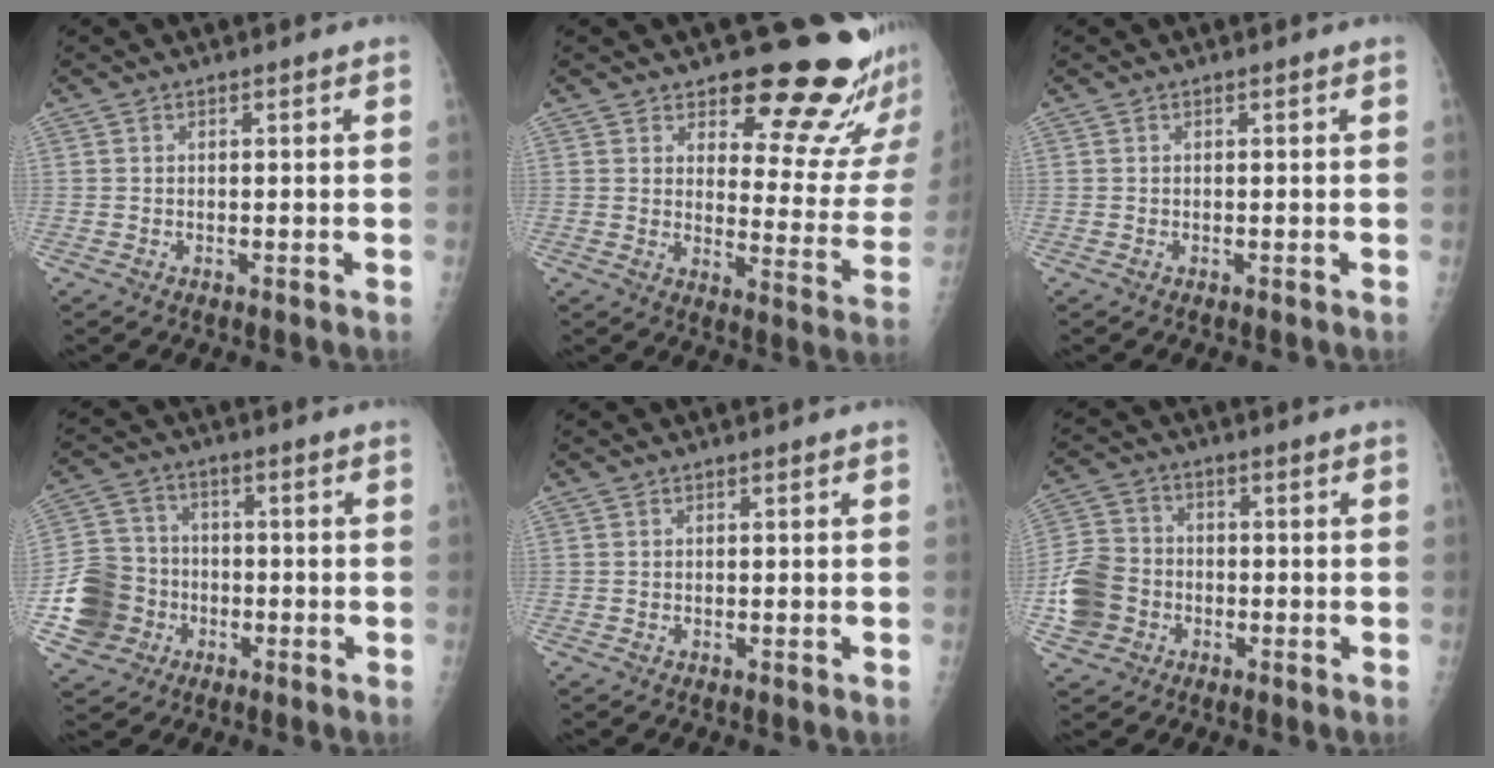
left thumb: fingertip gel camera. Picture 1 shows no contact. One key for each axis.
{"total": 18.5, "fx": 14.8, "fy": 6.1, "fz": 9.3, "tx": -0.064, "ty": -0.125, "tz": 0.179}
{"total": 0.0}
{"total": 11.9, "fx": -3.6, "fy": 10.5, "fz": 4.3, "tx": -0.065, "ty": 0.019, "tz": -0.064}
{"total": 0.0}
{"total": 9.7, "fx": -2.8, "fy": 8.2, "fz": 4.4, "tx": -0.078, "ty": 0.016, "tz": -0.056}